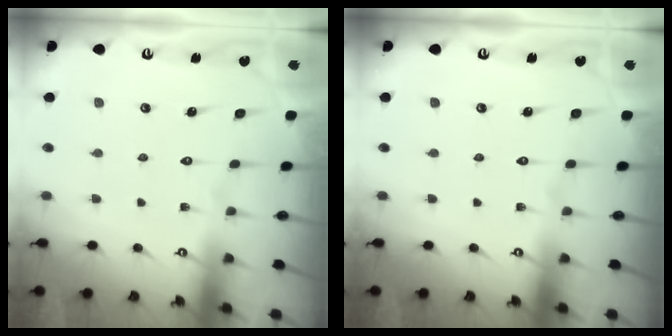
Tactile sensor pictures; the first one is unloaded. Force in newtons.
{"total": 0.0}